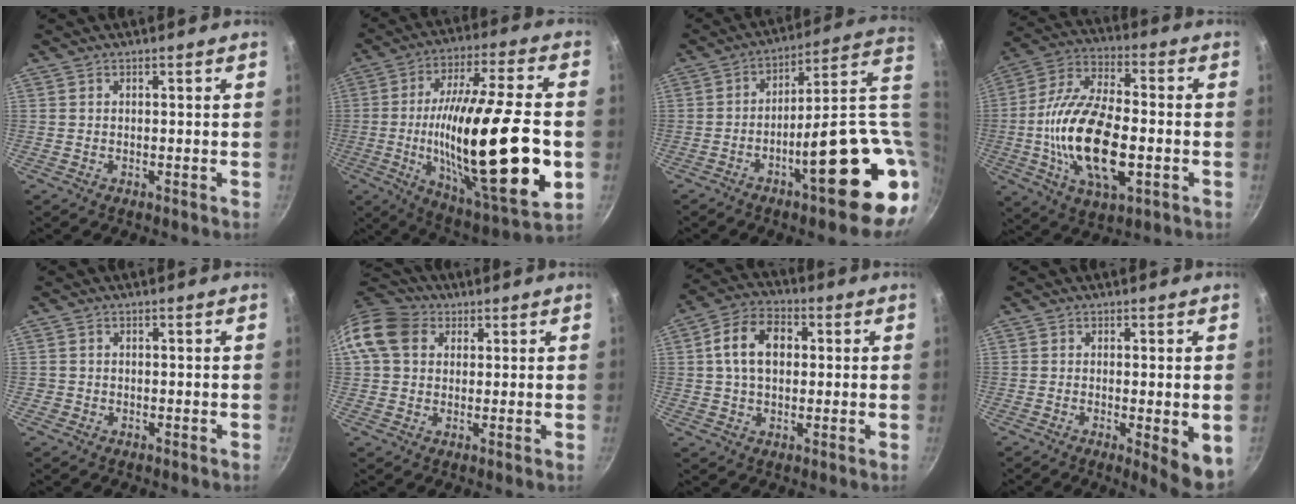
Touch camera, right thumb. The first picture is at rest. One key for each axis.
{"total": 30.4, "fx": -4.2, "fy": 7.9, "fz": 29.0, "tx": -0.479, "ty": 0.003, "tz": -0.062}
{"total": 22.8, "fx": -3.5, "fy": 6.5, "fz": 21.6, "tx": -0.259, "ty": 0.009, "tz": -0.045}
{"total": 20.9, "fx": -3.5, "fy": 9.8, "fz": 18.1, "tx": -0.336, "ty": 0.020, "tz": -0.071}
{"total": 1.1, "fx": -0.4, "fy": 1.0, "fz": 0.1, "tx": -0.001, "ty": 0.003, "tz": -0.007}
{"total": 11.1, "fx": 3.1, "fy": 8.8, "fz": 6.0, "tx": -0.098, "ty": 0.016, "tz": 0.040}
{"total": 10.5, "fx": 1.6, "fy": 7.3, "fz": 7.4, "tx": -0.110, "ty": 0.020, "tz": 0.016}
{"total": 6.8, "fx": -1.4, "fy": 1.6, "fz": 6.5, "tx": -0.079, "ty": -0.010, "tz": -0.014}